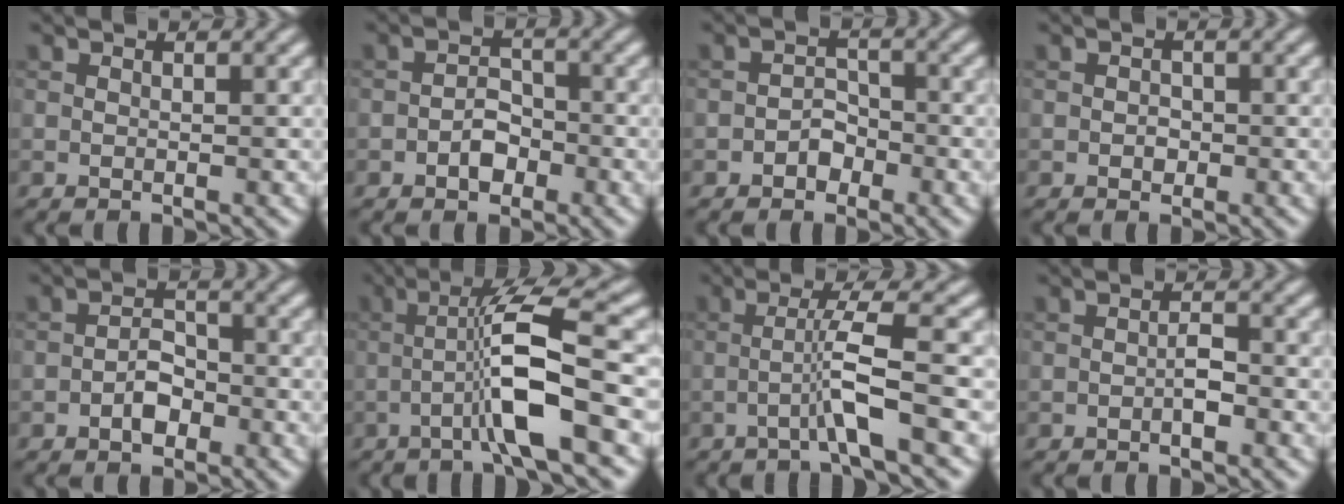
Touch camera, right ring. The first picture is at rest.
{"total": 2.3, "force": [-1.1, 1.5, 1.3], "torque": [-0.019, 0.005, -0.020]}
{"total": 1.9, "force": [-1.0, 1.4, 0.8], "torque": [-0.009, 0.006, -0.019]}
{"total": 1.0, "force": [-0.3, 0.8, 0.4], "torque": [-0.004, -0.003, -0.006]}
{"total": 2.4, "force": [-1.1, 1.4, 1.6], "torque": [-0.024, 0.006, -0.022]}
{"total": 7.1, "force": [-1.4, 0.9, 6.9], "torque": [-0.123, 0.017, -0.032]}
{"total": 3.7, "force": [-1.0, 0.0, 3.6], "torque": [-0.067, 0.010, -0.027]}
{"total": 1.3, "force": [-0.5, 0.5, 1.2], "torque": [-0.020, 0.003, -0.008]}